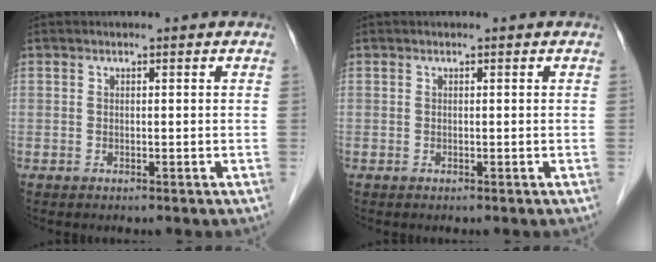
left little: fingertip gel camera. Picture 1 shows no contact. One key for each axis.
{"total": 0.0}